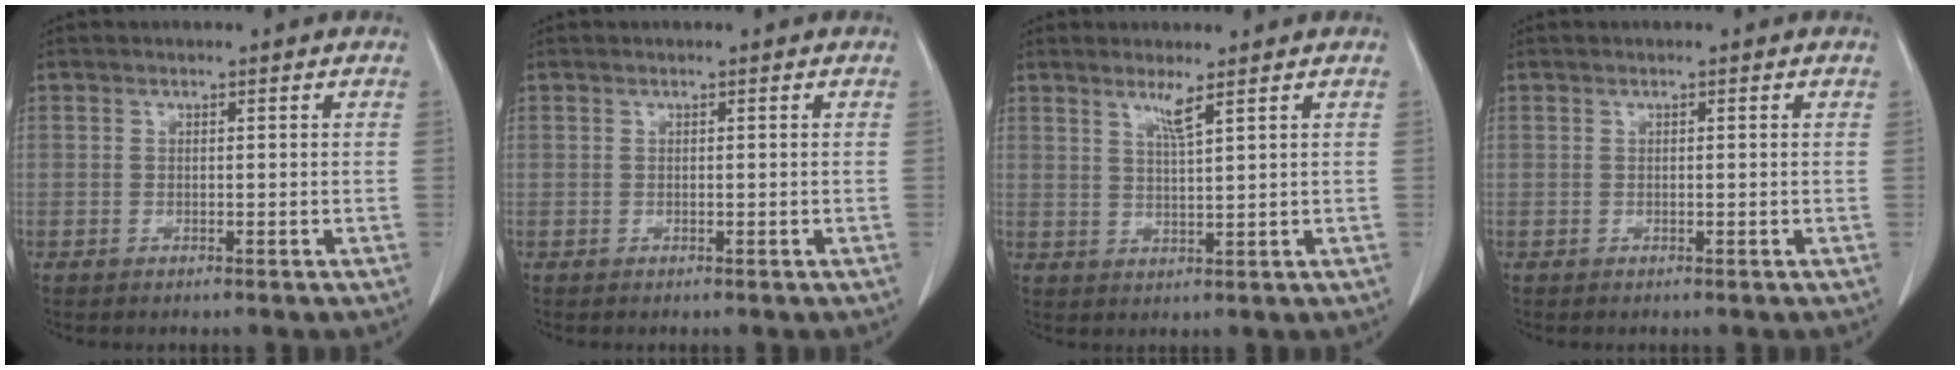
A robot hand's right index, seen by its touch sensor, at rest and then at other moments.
{"total": 0.0}
{"total": 2.7, "force": [1.8, -0.5, 2.0], "torque": [-0.039, -0.010, 0.038]}
{"total": 0.0}